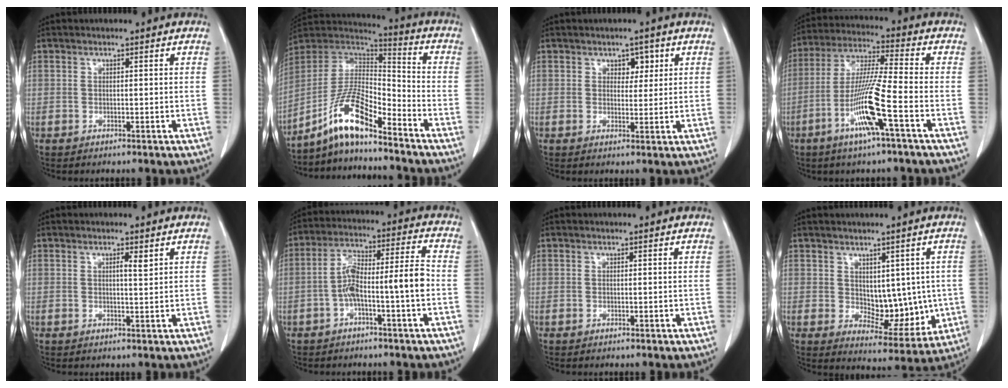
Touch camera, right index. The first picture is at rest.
{"total": 11.7, "force": [-8.4, 2.0, 7.9], "torque": [-0.158, 0.023, -0.156]}
{"total": 2.8, "force": [1.3, 1.8, 1.6], "torque": [-0.014, 0.003, 0.018]}
{"total": 11.8, "force": [-4.7, -0.5, 10.9], "torque": [-0.218, -0.008, -0.094]}
{"total": 1.5, "force": [0.8, 0.0, 1.3], "torque": [-0.023, -0.003, 0.011]}
{"total": 9.5, "force": [-2.6, 0.6, 9.1], "torque": [-0.164, 0.036, -0.046]}
{"total": 0.0}
{"total": 8.5, "force": [0.4, 5.1, 6.8], "torque": [-0.075, -0.002, 0.026]}